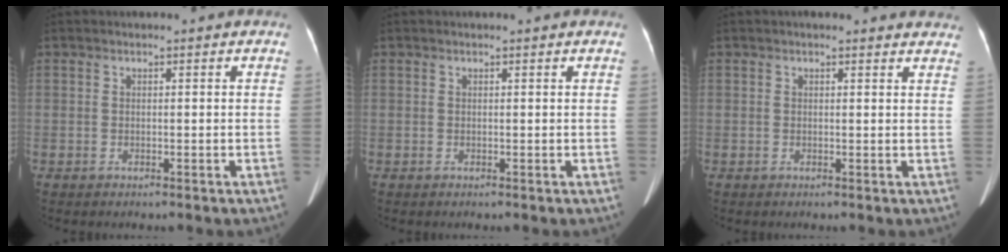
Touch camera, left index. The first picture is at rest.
{"total": 0.6, "force": [0.5, -0.1, 0.2], "torque": [-0.007, 0.001, 0.011]}
{"total": 11.9, "force": [11.1, 2.3, 3.7], "torque": [-0.020, 0.012, 0.109]}